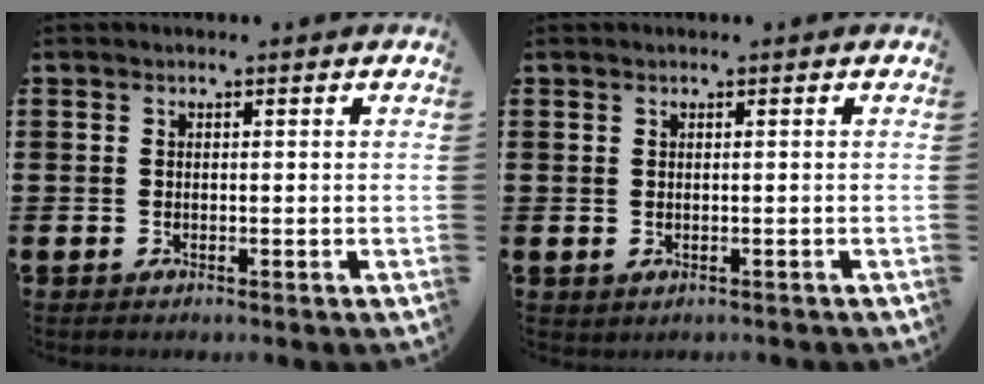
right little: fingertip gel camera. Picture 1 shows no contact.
{"total": 0.0}